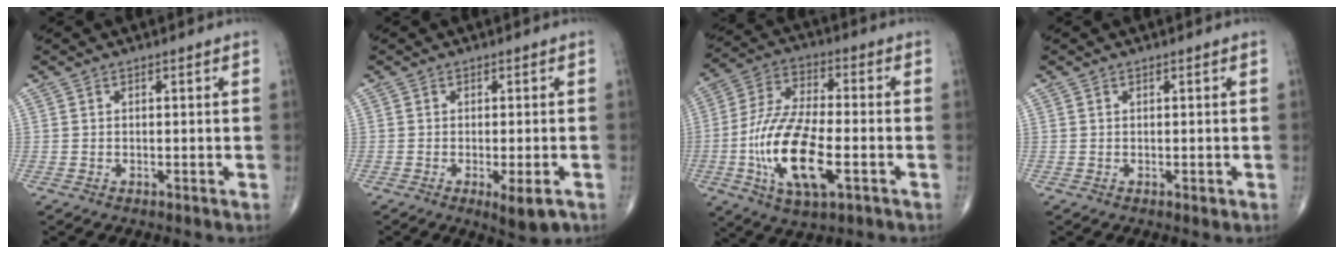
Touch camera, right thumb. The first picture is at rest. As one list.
[{"total": 5.0, "force": [-2.1, 1.3, 4.3], "torque": [-0.063, -0.008, -0.026]}, {"total": 17.5, "force": [-4.9, 7.0, 15.3], "torque": [-0.306, 0.014, -0.086]}, {"total": 0.7, "force": [0.0, 0.4, 0.5], "torque": [-0.007, -0.002, 0.001]}]